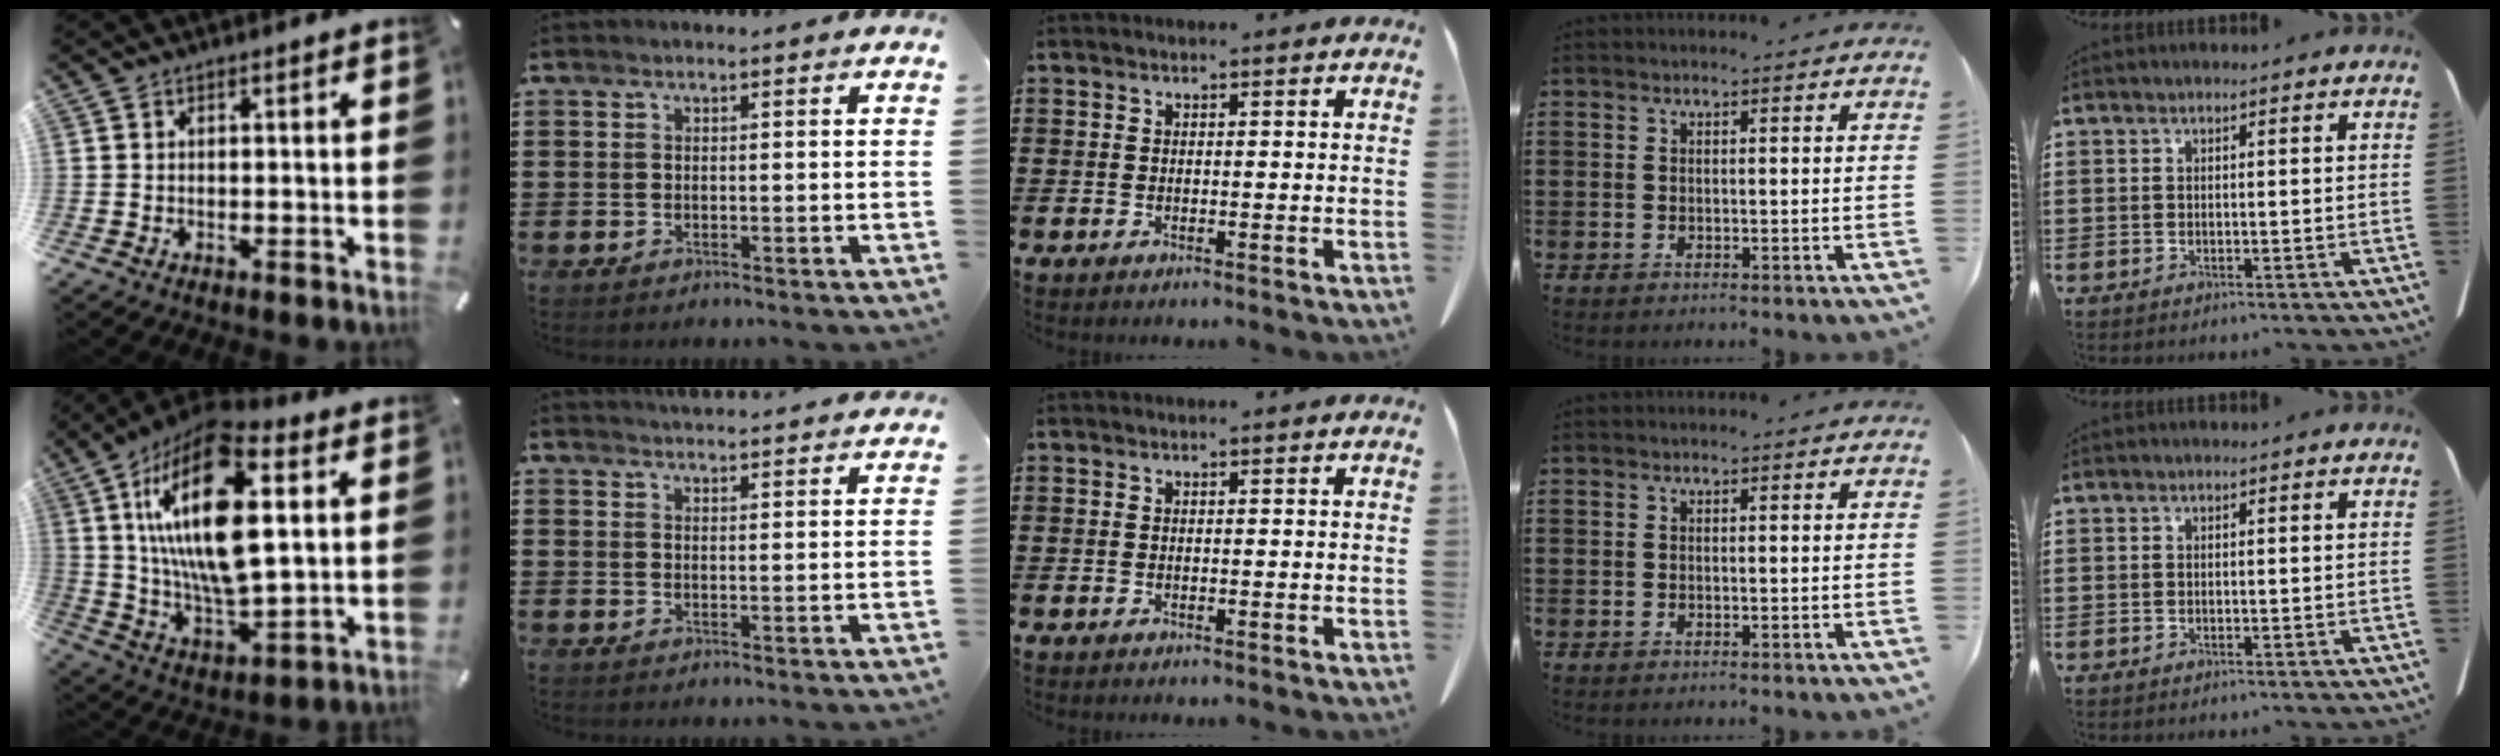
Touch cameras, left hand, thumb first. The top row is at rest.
{"thumb": {"total": 24.5, "force": [7.5, 12.2, 19.8], "torque": [-0.411, -0.023, 0.122]}, "index": {"total": 2.9, "force": [2.9, -0.2, 0.0], "torque": [-0.008, -0.012, 0.054]}}